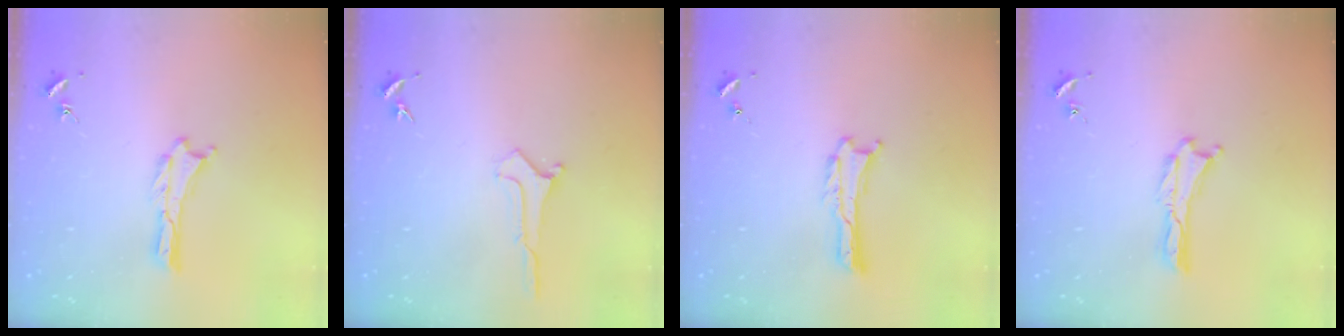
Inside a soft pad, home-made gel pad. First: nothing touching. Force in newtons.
{"total": 0.0}
{"total": 0.0}
{"total": 0.0}